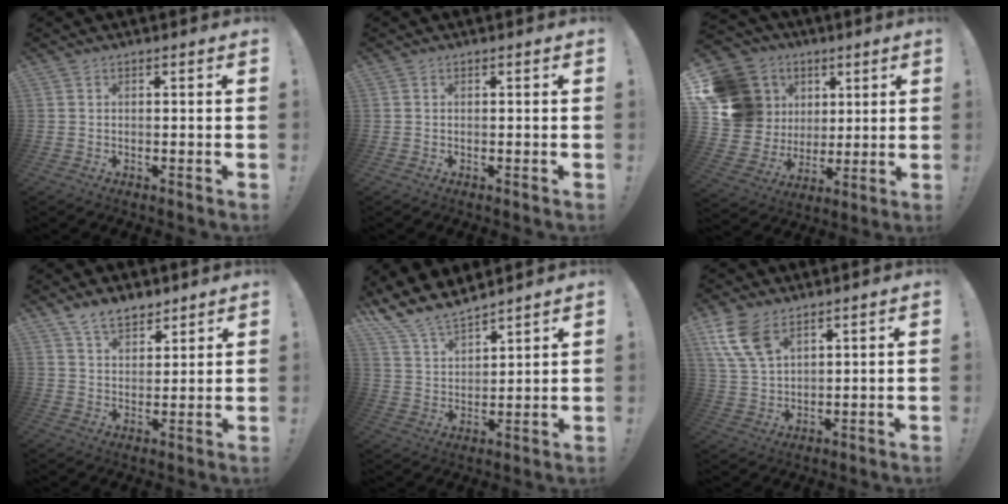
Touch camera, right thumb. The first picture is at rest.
{"total": 0.0}
{"total": 19.3, "force": [6.2, 16.7, 7.3], "torque": [-0.134, -0.026, 0.154]}
{"total": 8.0, "force": [6.2, 4.0, 3.0], "torque": [-0.051, -0.034, 0.120]}
{"total": 11.3, "force": [10.4, 3.4, 2.6], "torque": [-0.075, -0.080, 0.197]}
{"total": 10.3, "force": [6.1, 5.5, 6.2], "torque": [-0.124, -0.021, 0.119]}